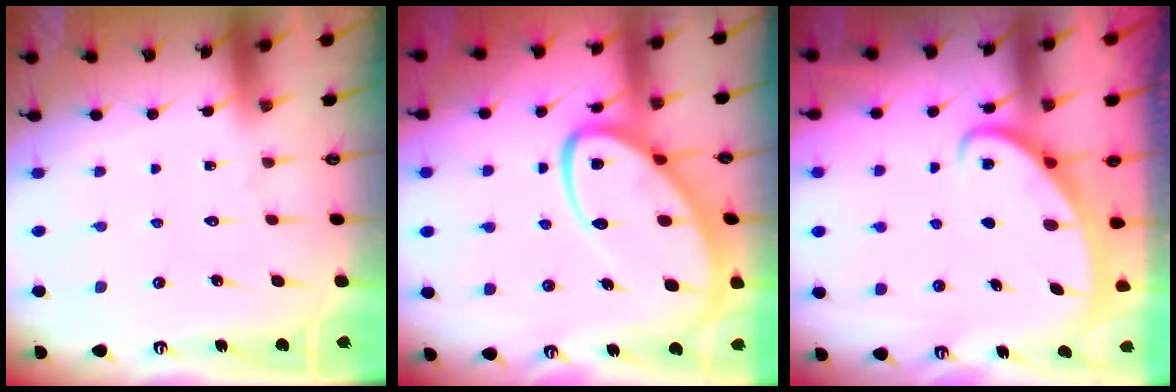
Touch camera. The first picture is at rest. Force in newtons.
{"total": 14.1, "press": 14.1, "slide": 1.2}
{"total": 2.5, "press": 2.5, "slide": 0.3}